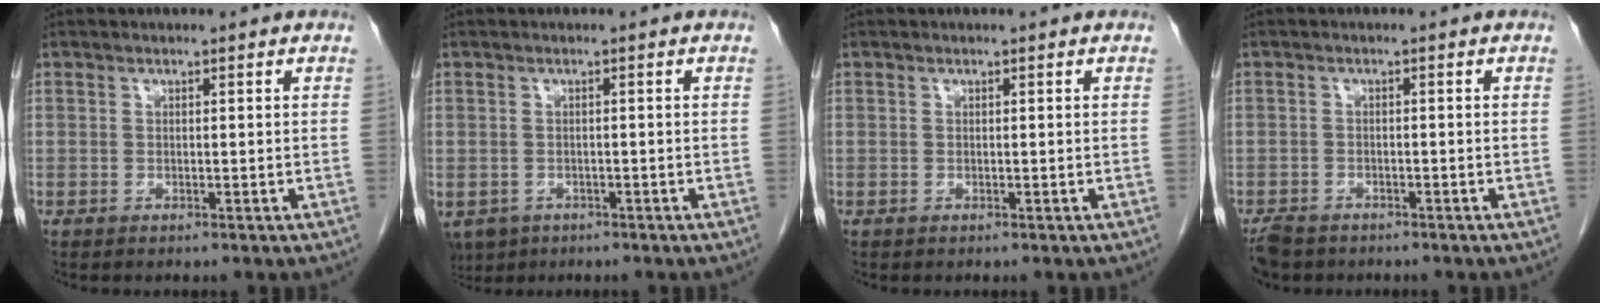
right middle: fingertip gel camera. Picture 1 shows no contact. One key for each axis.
{"total": 5.8, "fx": -3.3, "fy": 4.4, "fz": 1.9, "tx": -0.044, "ty": -0.003, "tz": -0.048}
{"total": 0.0}
{"total": 4.7, "fx": -3.9, "fy": 2.2, "fz": 1.4, "tx": -0.030, "ty": -0.007, "tz": -0.065}